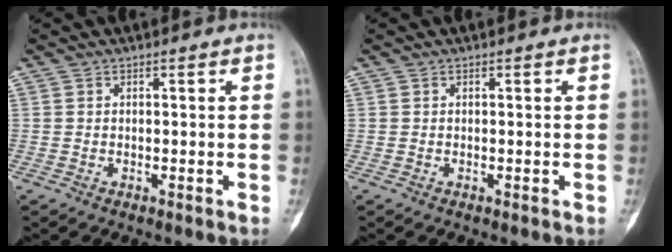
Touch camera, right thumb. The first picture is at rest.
{"total": 0.0}